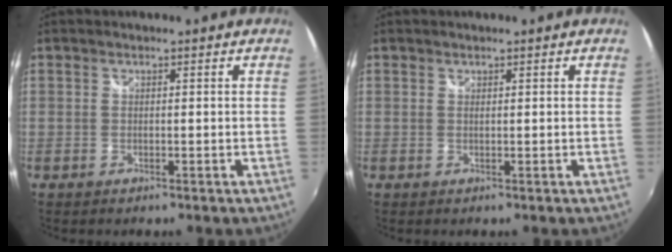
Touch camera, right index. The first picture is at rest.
{"total": 0.0}